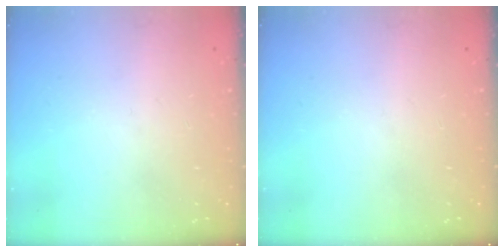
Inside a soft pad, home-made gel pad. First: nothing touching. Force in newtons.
{"total": 0.0}